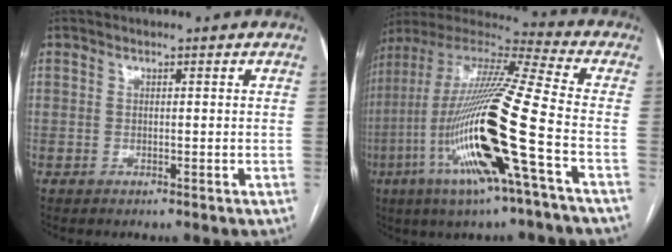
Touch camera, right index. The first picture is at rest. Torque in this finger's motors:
{"motor_torque": [2.14, 0.00, 0.76, 0.21]}